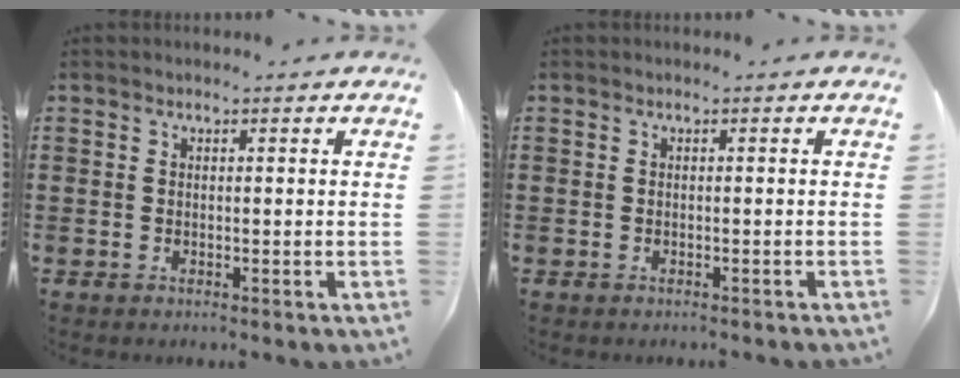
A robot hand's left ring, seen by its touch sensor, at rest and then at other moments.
{"total": 0.0}